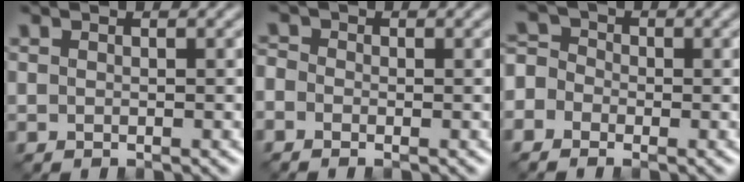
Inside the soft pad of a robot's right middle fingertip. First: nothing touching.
{"total": 1.3, "force": [-0.8, 1.0, 0.4], "torque": [-0.009, 0.000, -0.020]}
{"total": 3.6, "force": [-1.4, 3.2, 1.0], "torque": [-0.007, 0.016, -0.049]}